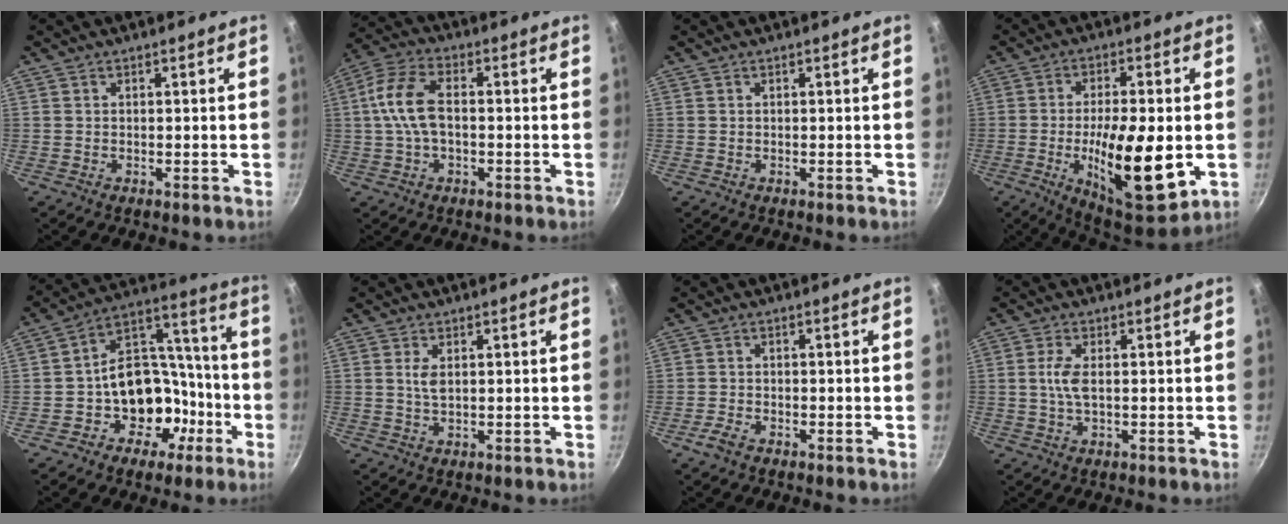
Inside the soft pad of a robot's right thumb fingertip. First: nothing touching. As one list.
[{"total": 9.8, "force": [-0.1, 5.5, 8.1], "torque": [-0.163, 0.028, -0.013]}, {"total": 0.0}, {"total": 18.7, "force": [-3.4, 6.6, 17.2], "torque": [-0.266, -0.002, -0.049]}, {"total": 16.2, "force": [-5.5, 12.7, 8.4], "torque": [-0.080, 0.072, -0.078]}, {"total": 2.5, "force": [0.6, 1.2, 2.1], "torque": [-0.039, -0.004, 0.013]}, {"total": 2.7, "force": [-1.8, 1.2, 1.6], "torque": [-0.039, 0.014, -0.038]}, {"total": 3.8, "force": [0.1, 1.5, 3.5], "torque": [-0.083, 0.003, 0.001]}]